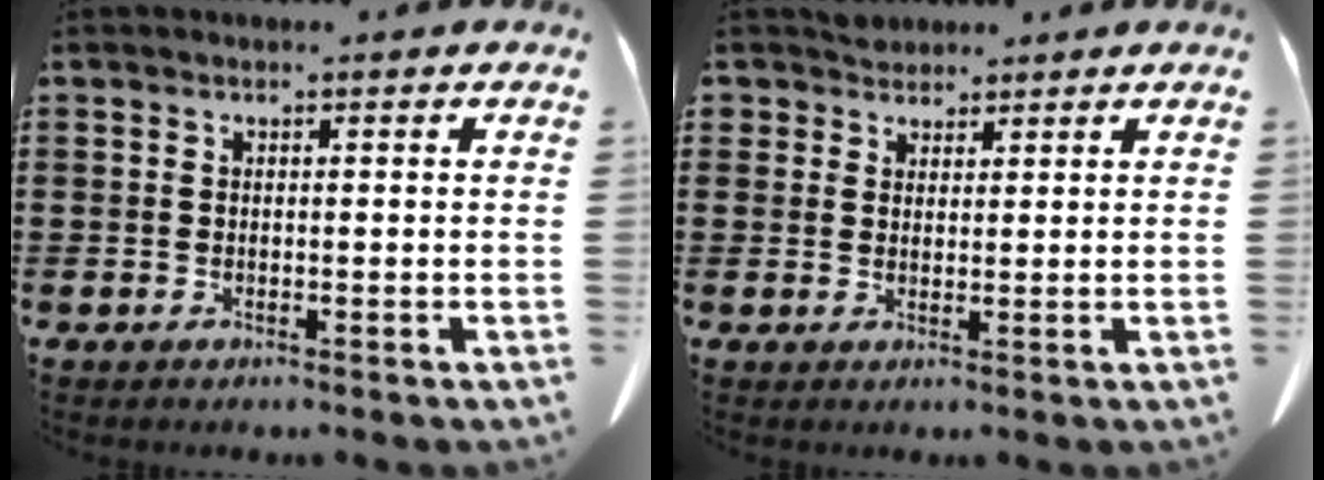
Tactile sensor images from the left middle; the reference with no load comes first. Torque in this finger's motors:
{"motor_torque": [0.00, 0.05, 0.00, 0.00]}